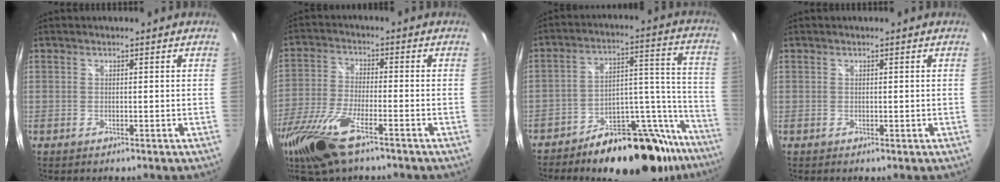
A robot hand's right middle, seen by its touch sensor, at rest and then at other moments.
{"total": 16.2, "force": [-10.6, 4.8, 11.3], "torque": [-0.254, -0.047, -0.206]}
{"total": 23.5, "force": [-18.9, 9.0, 10.8], "torque": [-0.107, 0.058, -0.255]}
{"total": 0.0}